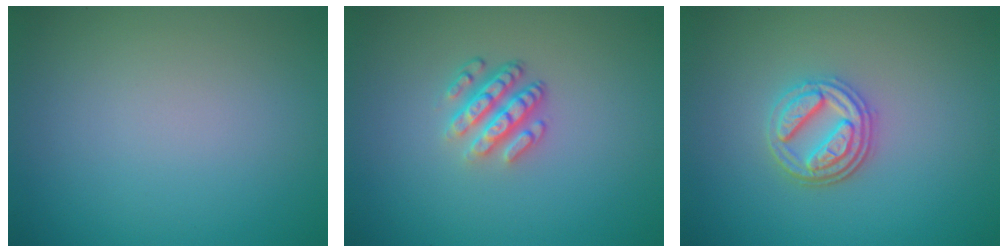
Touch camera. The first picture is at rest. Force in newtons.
{"total": 3.6, "press": 2.7, "slide": 2.4}
{"total": 3.6, "press": 3.2, "slide": 1.7}